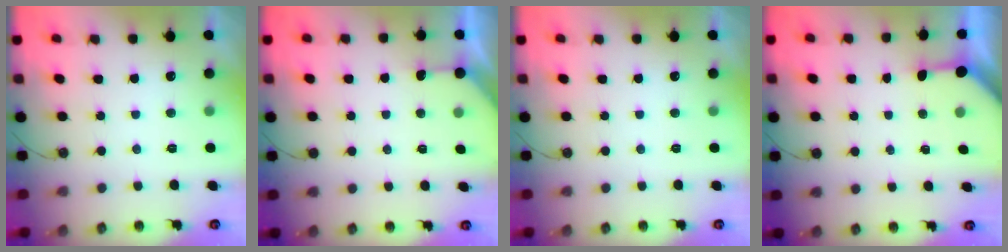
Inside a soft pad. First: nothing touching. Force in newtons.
{"total": 3.0, "press": 2.9, "slide": 0.4}
{"total": 0.0}
{"total": 3.3, "press": 3.3, "slide": 0.3}